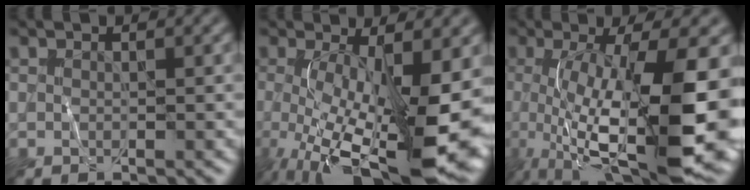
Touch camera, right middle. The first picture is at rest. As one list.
[{"total": 14.7, "force": [-2.9, 5.1, 13.5], "torque": [-0.223, -0.025, -0.038]}, {"total": 14.6, "force": [-1.9, 4.4, 13.8], "torque": [-0.218, -0.019, -0.026]}]